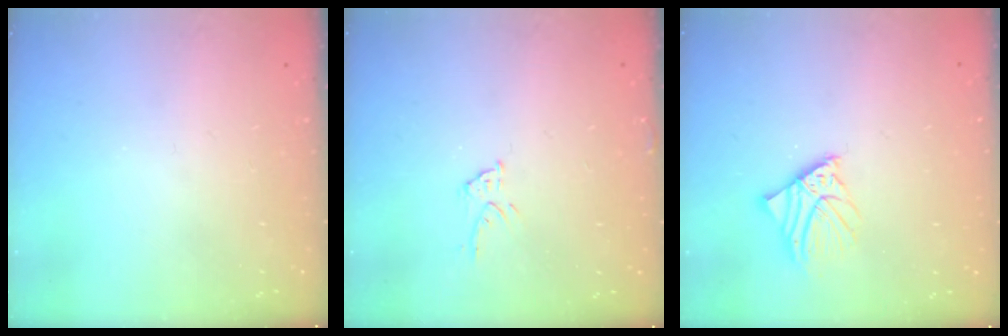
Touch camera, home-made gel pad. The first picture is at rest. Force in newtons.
{"total": 5.4, "press": 5.4, "slide": 0.3}
{"total": 5.9, "press": 5.8, "slide": 0.6}